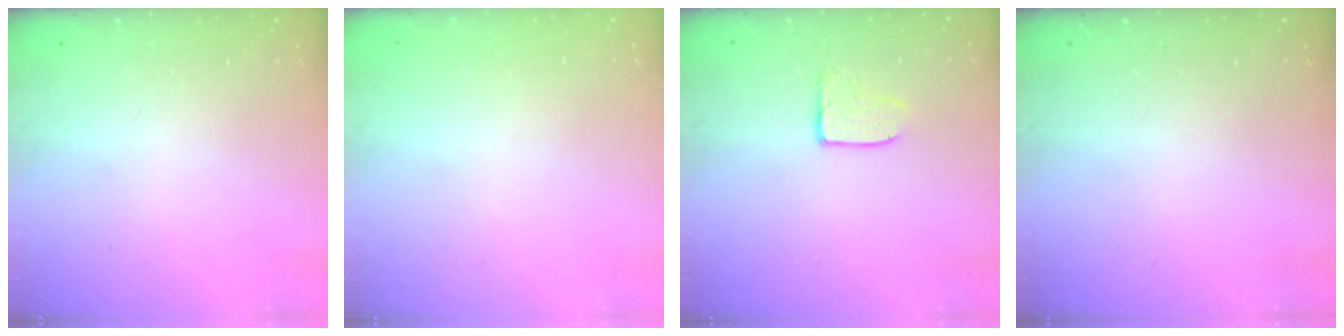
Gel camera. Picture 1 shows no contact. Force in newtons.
{"total": 0.0}
{"total": 3.8, "press": 3.8, "slide": 0.3}
{"total": 0.0}